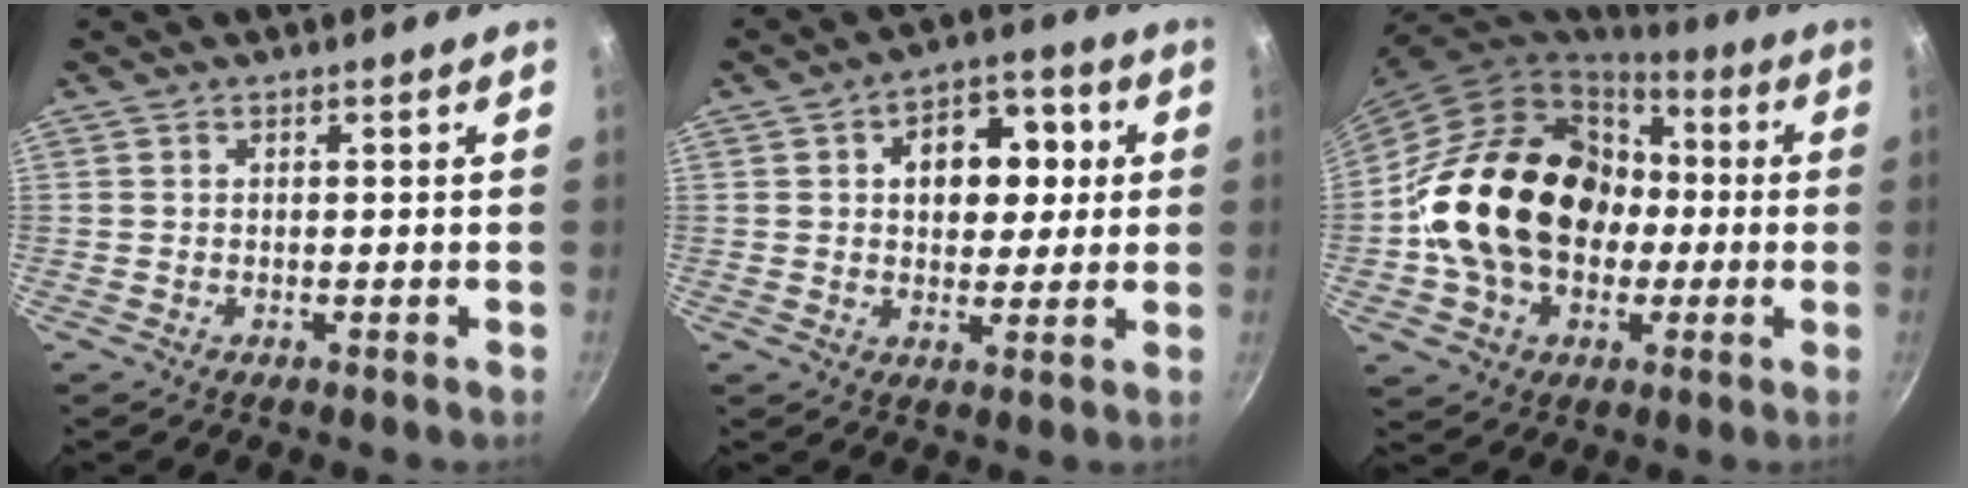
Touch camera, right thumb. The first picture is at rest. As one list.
[{"total": 11.6, "force": [2.3, 8.0, 8.1], "torque": [-0.071, 0.010, 0.024]}, {"total": 23.7, "force": [-0.2, 18.4, 14.9], "torque": [-0.234, 0.048, 0.005]}]